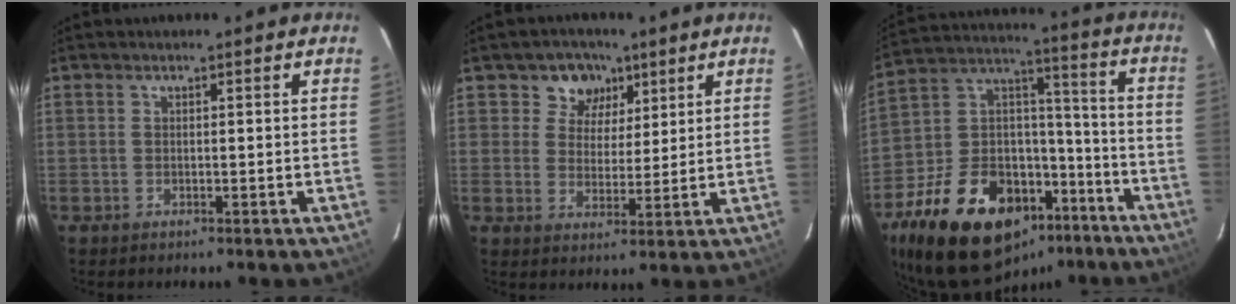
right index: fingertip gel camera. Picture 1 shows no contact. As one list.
[{"total": 6.7, "force": [3.5, 5.5, 1.2], "torque": [-0.015, 0.004, 0.056]}, {"total": 28.9, "force": [-18.2, 16.0, 15.8], "torque": [-0.324, 0.041, -0.268]}]